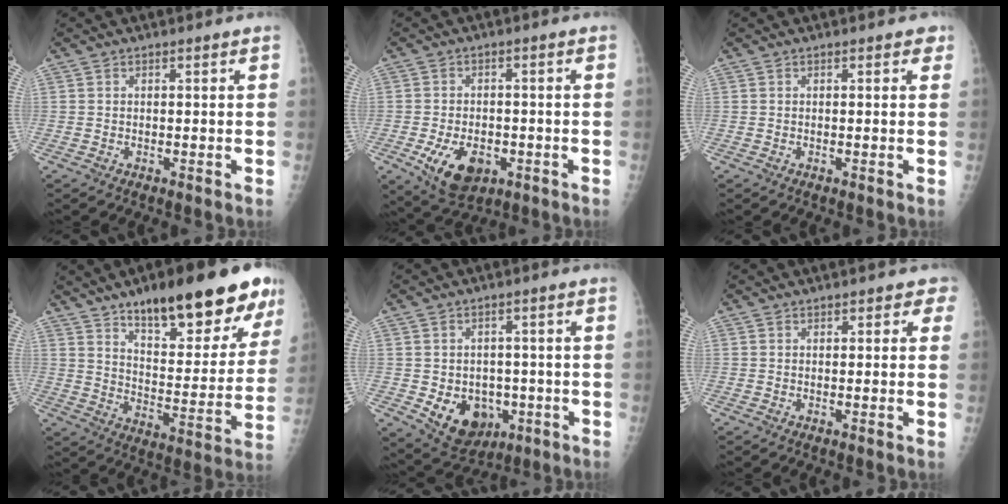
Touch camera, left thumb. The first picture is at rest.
{"total": 9.3, "force": [-3.6, 5.7, 6.4], "torque": [-0.095, 0.004, -0.048]}
{"total": 0.9, "force": [0.5, 0.6, 0.5], "torque": [0.007, 0.001, -0.001]}
{"total": 24.0, "force": [15.5, 8.1, 16.4], "torque": [-0.185, -0.058, 0.230]}
{"total": 10.3, "force": [-2.9, 8.0, 5.9], "torque": [-0.060, 0.010, -0.025]}
{"total": 2.1, "force": [1.1, 1.5, 1.1], "torque": [0.014, 0.001, 0.006]}